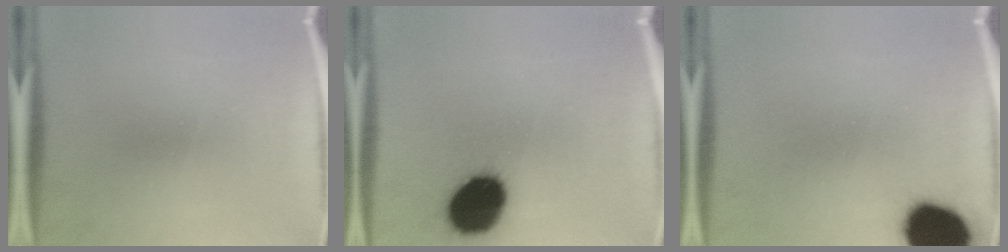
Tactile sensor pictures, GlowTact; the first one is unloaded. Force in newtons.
{"total": 19.7}
{"total": 17.2}